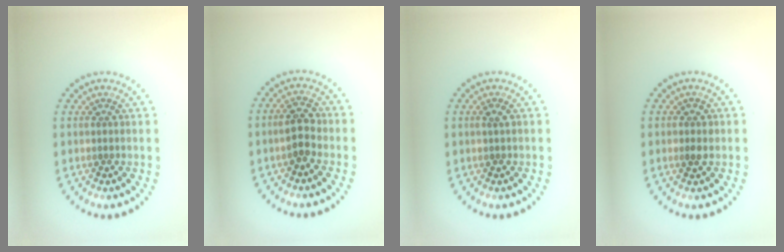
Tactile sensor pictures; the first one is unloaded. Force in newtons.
{"total": 2.4, "press": 2.3, "slide": 0.5}
{"total": 0.8, "press": 0.8, "slide": 0.2}
{"total": 1.2, "press": 1.2, "slide": 0.0}